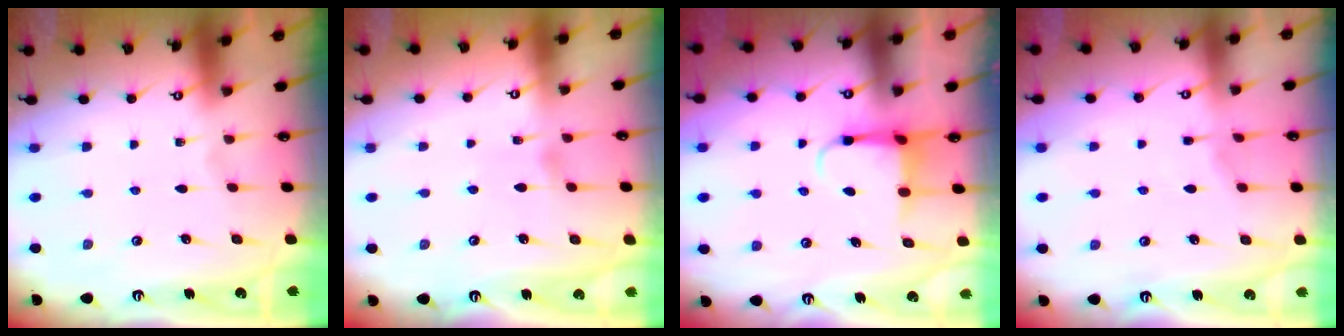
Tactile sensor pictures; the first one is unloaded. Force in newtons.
{"total": 3.6, "press": 3.6, "slide": 0.4}
{"total": 4.1, "press": 4.1, "slide": 0.5}
{"total": 2.1, "press": 2.1, "slide": 0.4}